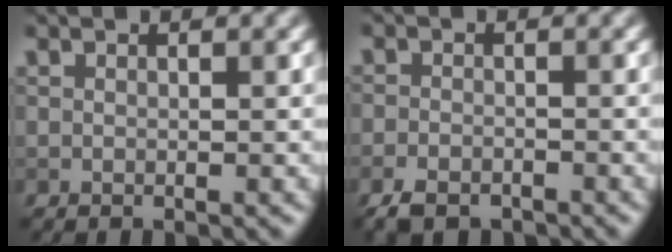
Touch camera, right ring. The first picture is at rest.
{"total": 3.3, "force": [-2.4, 1.5, 1.5], "torque": [-0.022, -0.005, -0.052]}